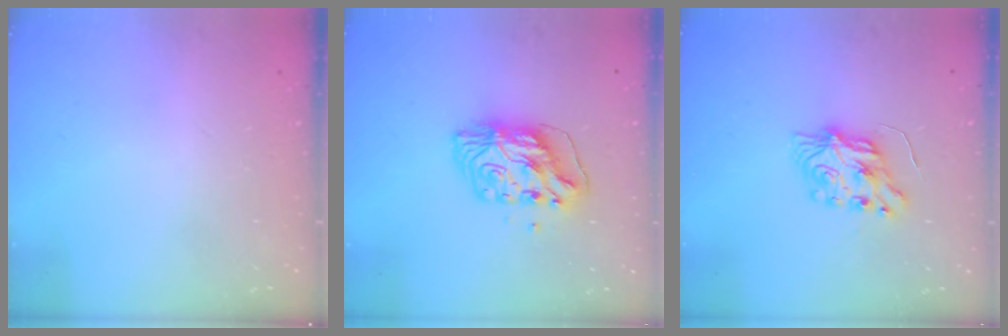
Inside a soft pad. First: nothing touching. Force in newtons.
{"total": 11.3, "press": 11.3, "slide": 1.1}
{"total": 7.3, "press": 7.3, "slide": 0.2}